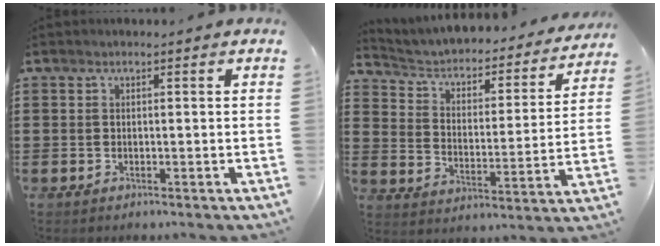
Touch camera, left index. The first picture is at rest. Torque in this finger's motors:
{"motor_torque": [2.14, 0.00, 0.28, 0.02]}